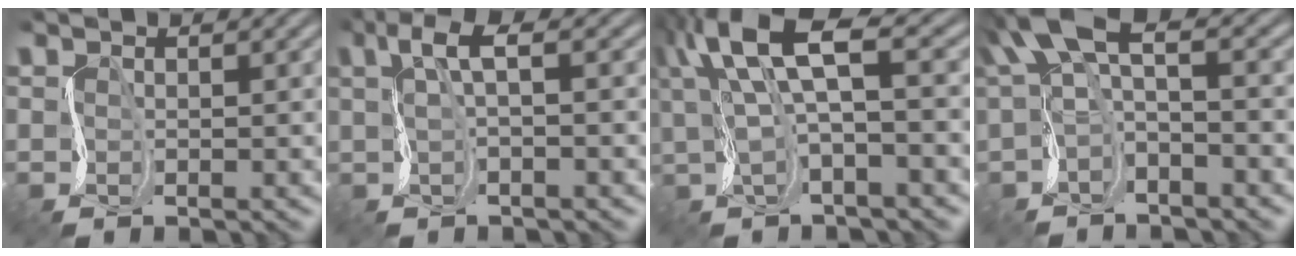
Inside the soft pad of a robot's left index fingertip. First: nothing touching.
{"total": 2.5, "force": [0.7, 0.5, 2.3], "torque": [-0.048, 0.010, 0.013]}
{"total": 7.8, "force": [2.8, 2.0, 7.0], "torque": [-0.140, 0.027, 0.049]}
{"total": 4.8, "force": [0.9, 1.7, 4.4], "torque": [-0.079, 0.018, 0.005]}